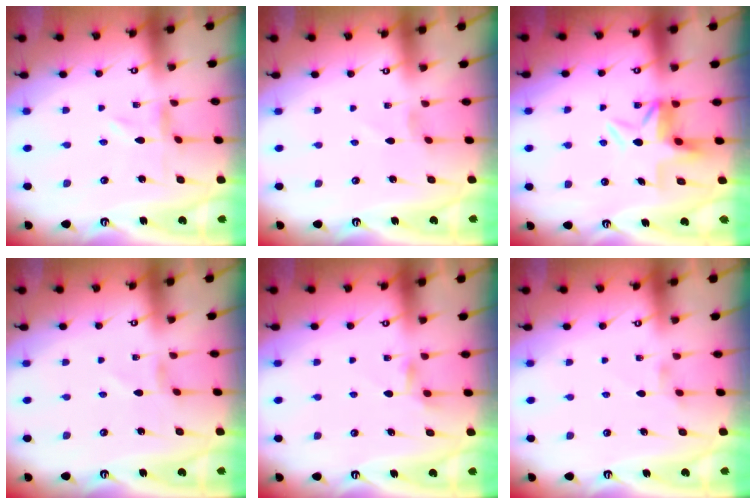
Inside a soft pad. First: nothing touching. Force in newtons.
{"total": 0.0}
{"total": 5.4, "press": 5.0, "slide": 2.0}
{"total": 0.0}
{"total": 4.3, "press": 4.3, "slide": 0.4}
{"total": 1.6, "press": 1.6, "slide": 0.3}